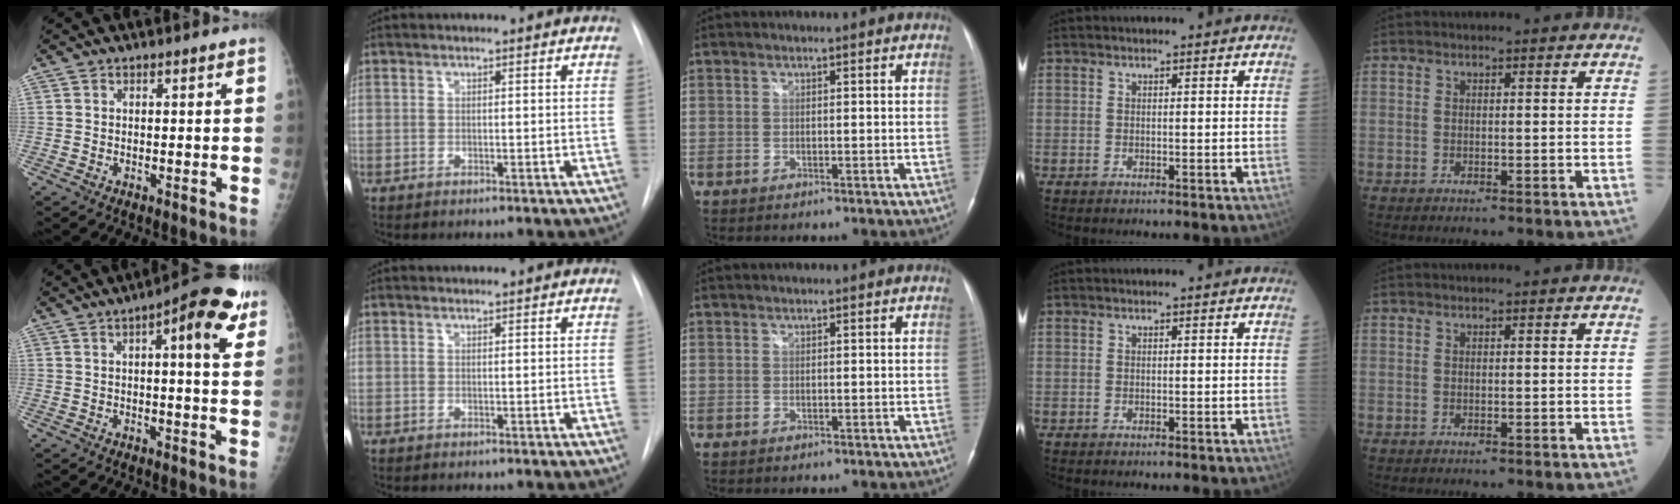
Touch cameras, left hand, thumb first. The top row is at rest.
{"thumb": {"total": 11.4, "force": [5.0, 3.2, 9.8], "torque": [-0.115, 0.000, 0.057]}}